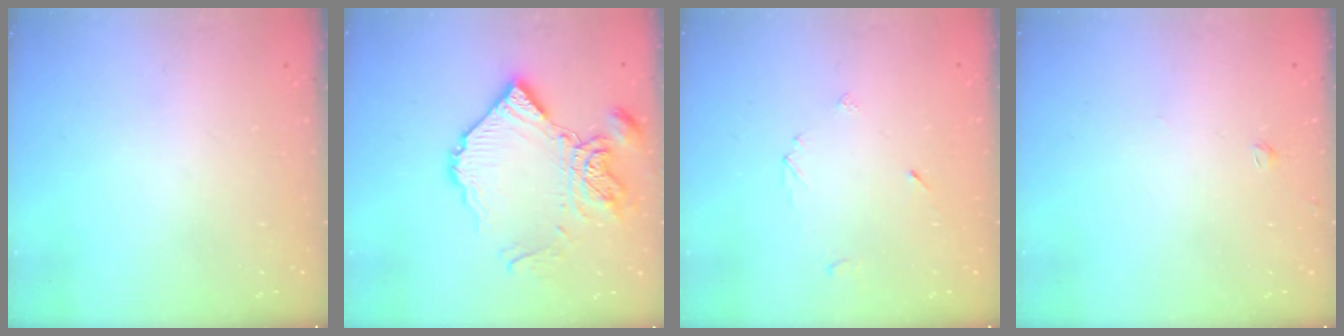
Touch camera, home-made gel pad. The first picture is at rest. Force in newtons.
{"total": 16.0, "press": 15.9, "slide": 1.6}
{"total": 2.3, "press": 2.3, "slide": 0.2}
{"total": 1.4, "press": 1.3, "slide": 0.4}